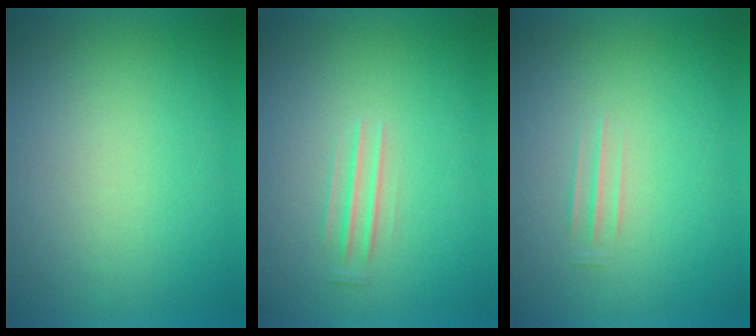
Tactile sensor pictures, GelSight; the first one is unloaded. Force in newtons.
{"total": 1.4}
{"total": 1.4}